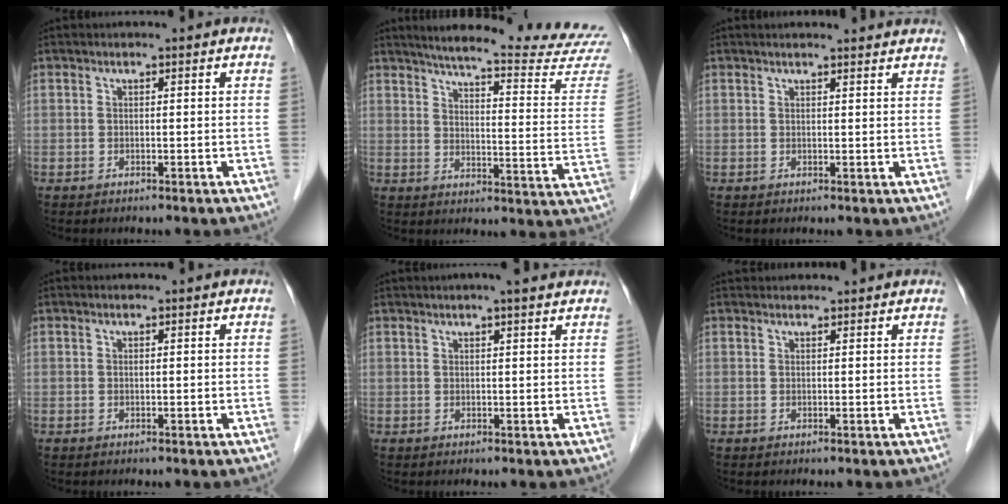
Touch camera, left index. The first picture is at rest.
{"total": 23.8, "force": [22.3, -0.3, 8.3], "torque": [-0.117, -0.108, 0.262]}
{"total": 5.9, "force": [5.7, 0.4, 1.5], "torque": [-0.017, 0.015, 0.053]}
{"total": 0.0}
{"total": 4.7, "force": [3.9, 0.4, 2.7], "torque": [-0.037, 0.020, 0.049]}
{"total": 3.1, "force": [3.1, 0.6, 0.4], "torque": [-0.006, 0.033, 0.044]}